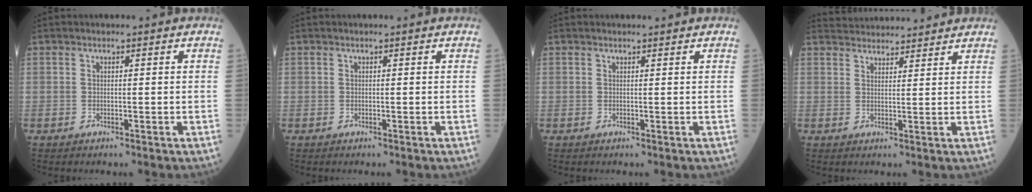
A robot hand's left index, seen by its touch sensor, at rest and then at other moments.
{"total": 0.0}
{"total": 0.8, "force": [0.8, 0.0, 0.1], "torque": [-0.007, 0.002, 0.011]}
{"total": 9.1, "force": [8.8, 1.6, 1.6], "torque": [-0.022, 0.030, 0.121]}